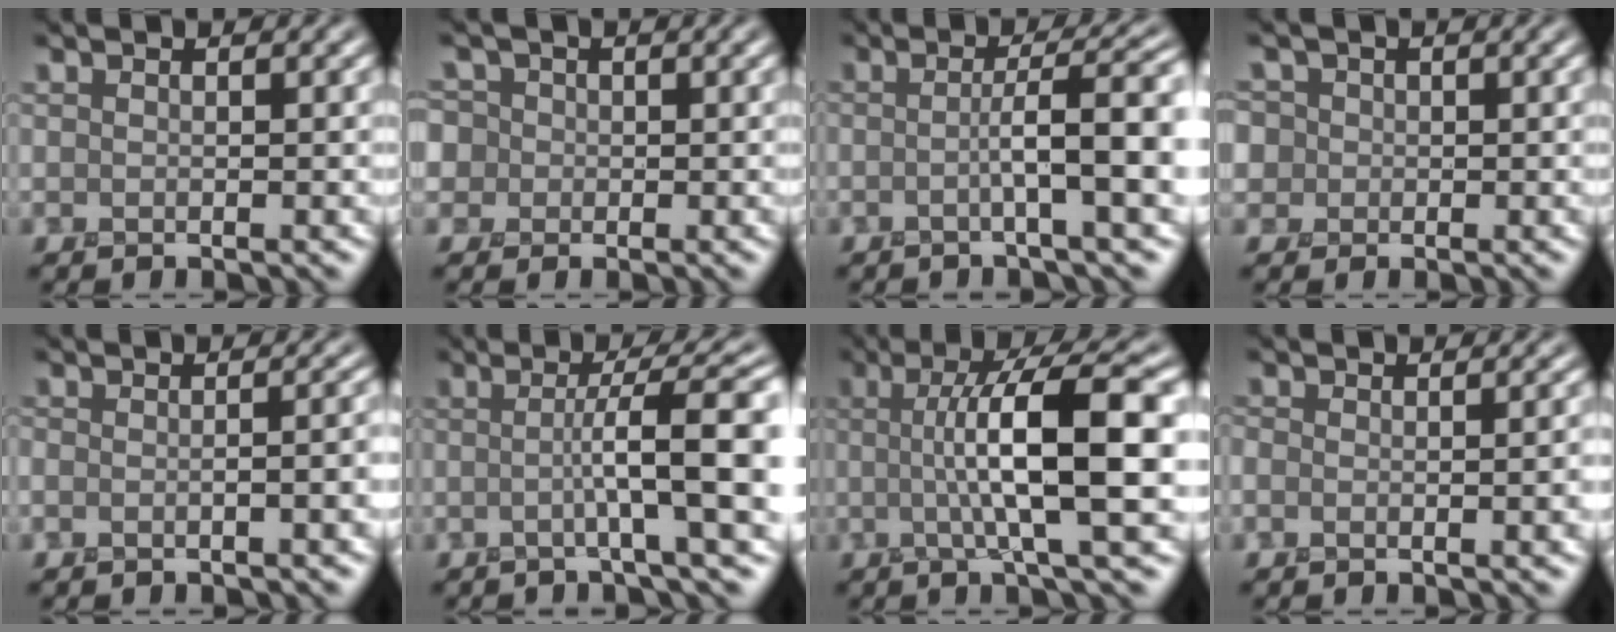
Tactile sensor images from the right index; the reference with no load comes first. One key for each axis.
{"total": 5.2, "fx": 1.3, "fy": 4.6, "fz": 2.1, "tx": -0.039, "ty": 0.037, "tz": -0.010}
{"total": 5.8, "fx": -0.8, "fy": 0.7, "fz": 5.7, "tx": -0.085, "ty": 0.011, "tz": -0.025}
{"total": 4.5, "fx": 1.3, "fy": 3.9, "fz": 1.8, "tx": -0.037, "ty": 0.029, "tz": -0.002}
{"total": 3.5, "fx": -1.6, "fy": 1.5, "fz": 2.8, "tx": -0.012, "ty": 0.009, "tz": -0.031}
{"total": 7.3, "fx": -1.0, "fy": 0.8, "fz": 7.2, "tx": -0.102, "ty": 0.011, "tz": -0.025}
{"total": 9.7, "fx": 0.2, "fy": 1.9, "fz": 9.5, "tx": -0.132, "ty": 0.006, "tz": 0.002}
{"total": 3.9, "fx": -1.2, "fy": 2.0, "fz": 3.1, "tx": -0.020, "ty": 0.011, "tz": -0.031}